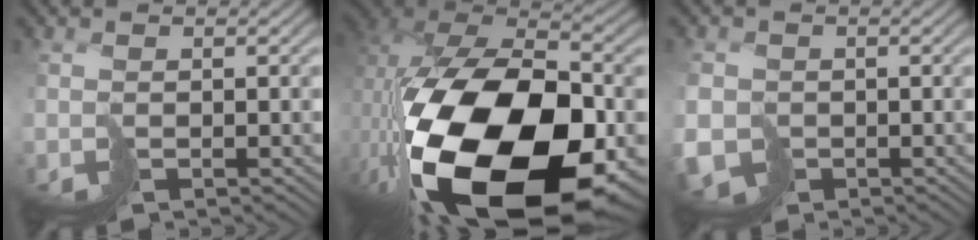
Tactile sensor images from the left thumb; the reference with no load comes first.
{"total": 21.3, "force": [-4.9, 12.6, 16.4], "torque": [-0.367, -0.061, -0.039]}
{"total": 5.2, "force": [-1.3, 4.1, 3.0], "torque": [-0.089, -0.015, -0.028]}